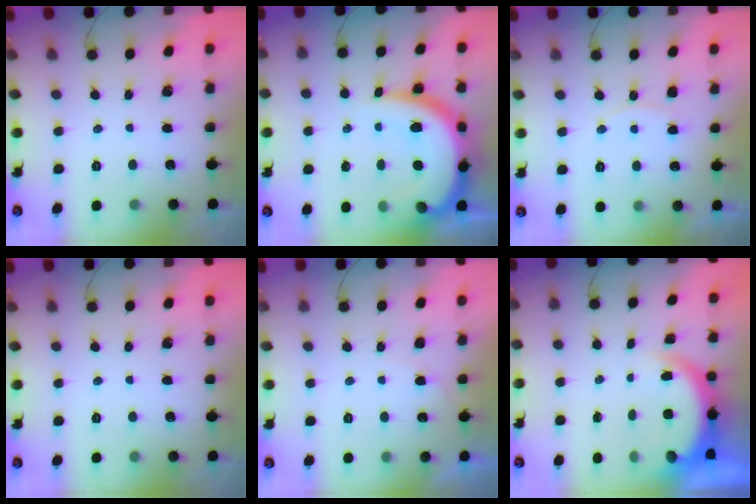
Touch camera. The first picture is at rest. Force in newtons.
{"total": 16.2, "press": 16.2, "slide": 1.4}
{"total": 7.6, "press": 7.5, "slide": 0.4}
{"total": 0.0}
{"total": 4.3, "press": 4.2, "slide": 1.0}
{"total": 5.6, "press": 5.6, "slide": 0.5}